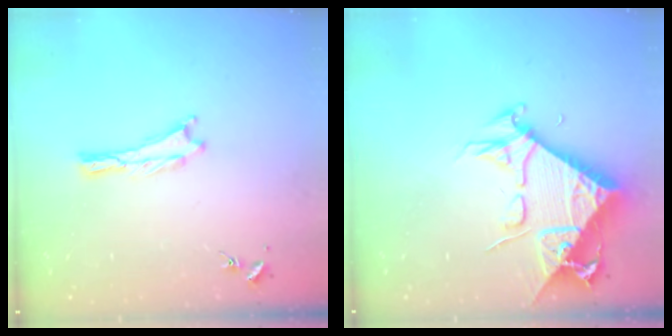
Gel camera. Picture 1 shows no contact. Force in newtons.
{"total": 8.4, "press": 8.3, "slide": 0.9}